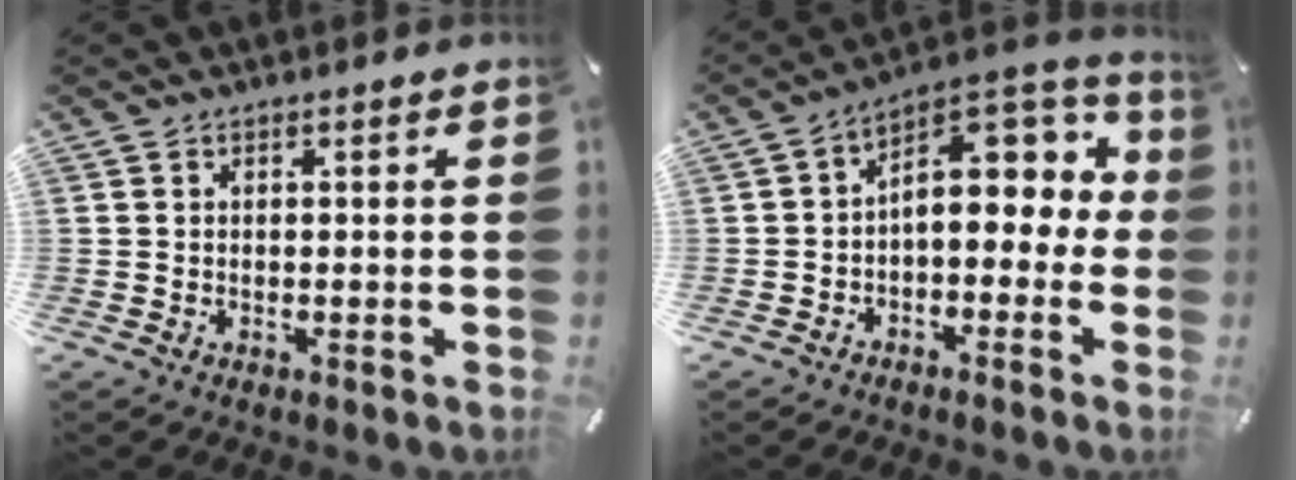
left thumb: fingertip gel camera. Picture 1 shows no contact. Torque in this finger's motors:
{"motor_torque": [0.23, 0.63, 1.28, 0.42, 0.14]}